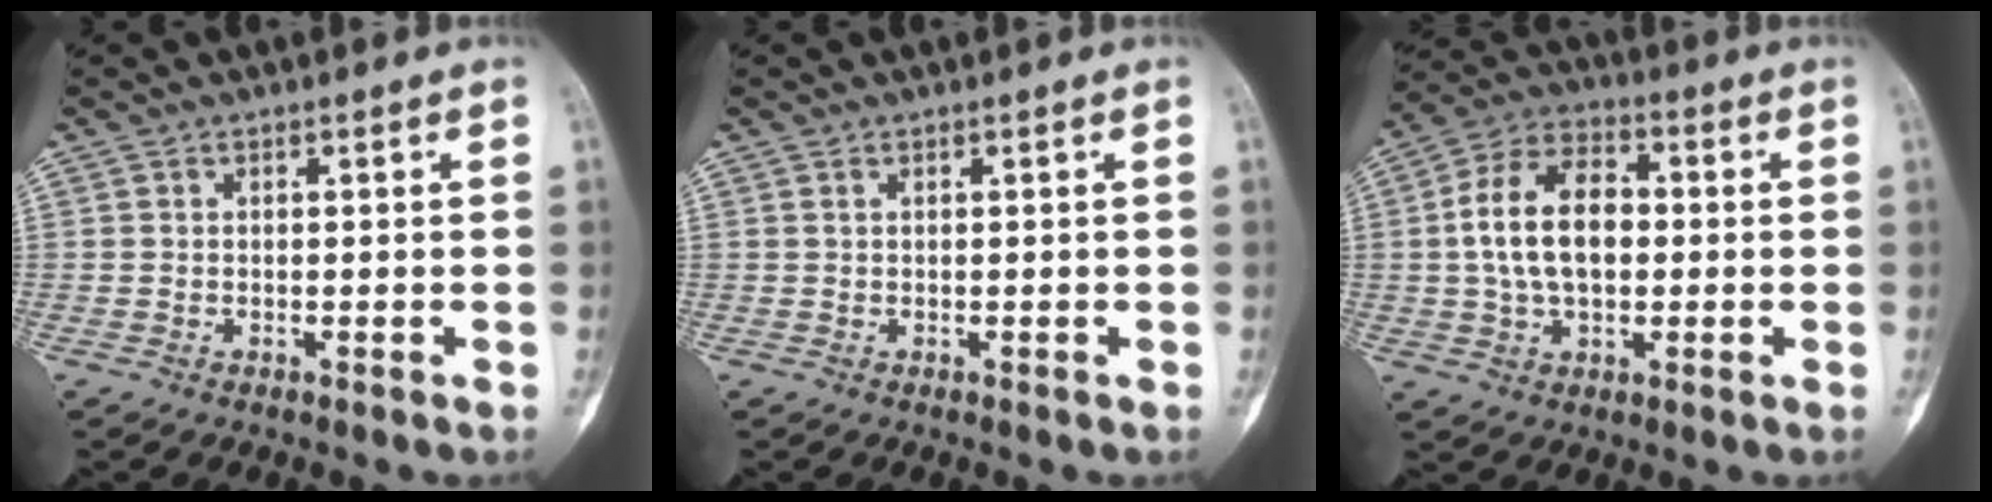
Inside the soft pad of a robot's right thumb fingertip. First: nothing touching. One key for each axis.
{"total": 0.0}
{"total": 13.7, "fx": 0.6, "fy": 8.4, "fz": 10.8, "tx": -0.187, "ty": 0.023, "tz": 0.004}